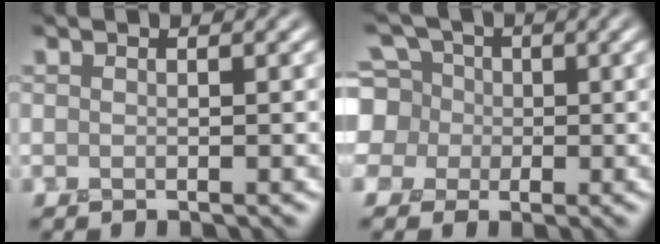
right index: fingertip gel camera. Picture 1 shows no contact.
{"total": 8.1, "force": [1.7, 7.5, 2.7], "torque": [-0.071, 0.040, 0.000]}